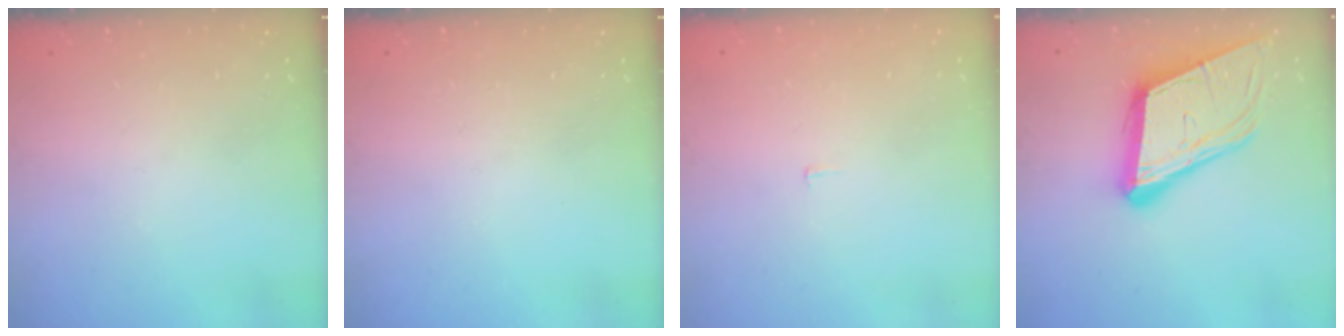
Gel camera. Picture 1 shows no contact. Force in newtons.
{"total": 0.0}
{"total": 2.2, "press": 2.2, "slide": 0.1}
{"total": 16.6, "press": 16.1, "slide": 4.0}